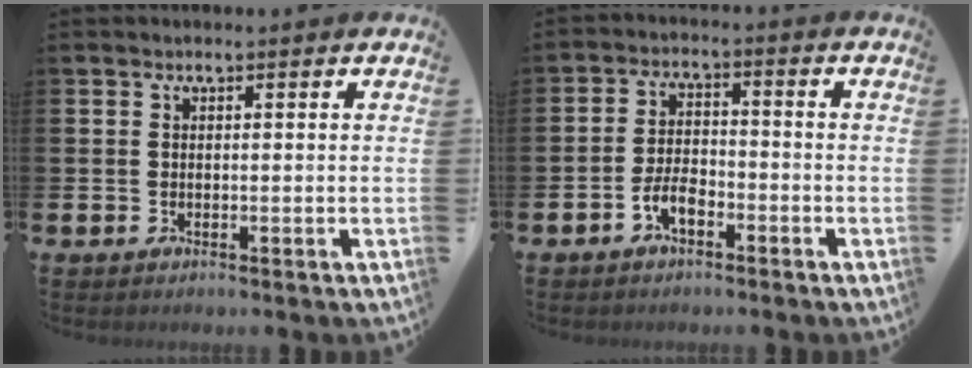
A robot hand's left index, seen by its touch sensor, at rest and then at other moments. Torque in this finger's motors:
{"motor_torque": [0.58, 0.27, 0.13, 0.10]}